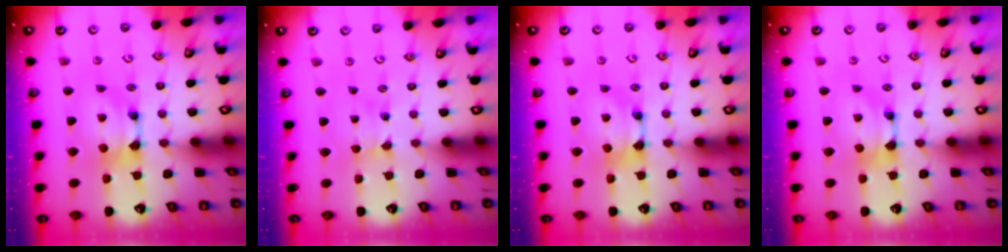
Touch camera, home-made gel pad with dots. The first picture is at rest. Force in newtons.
{"total": 2.4, "press": 2.4, "slide": 0.6}
{"total": 0.0}
{"total": 0.0}